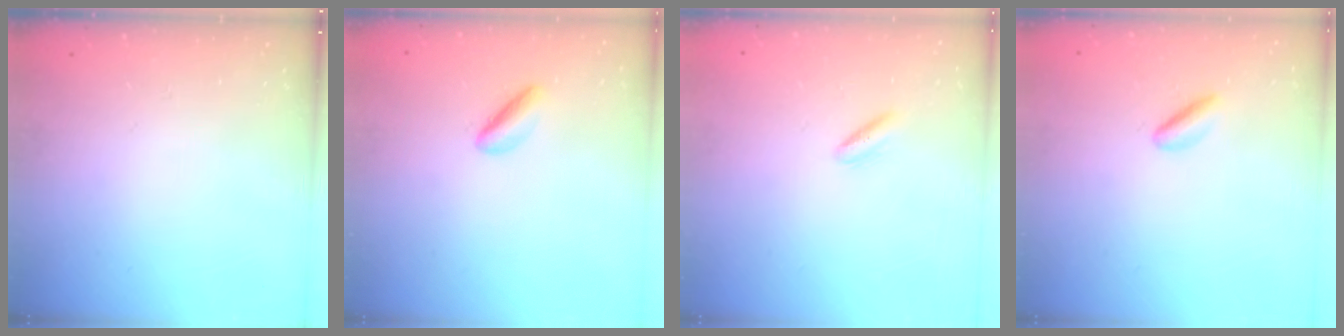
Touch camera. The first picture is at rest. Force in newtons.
{"total": 2.0, "press": 2.0, "slide": 0.0}
{"total": 2.1, "press": 1.9, "slide": 1.0}
{"total": 3.0, "press": 2.8, "slide": 1.1}